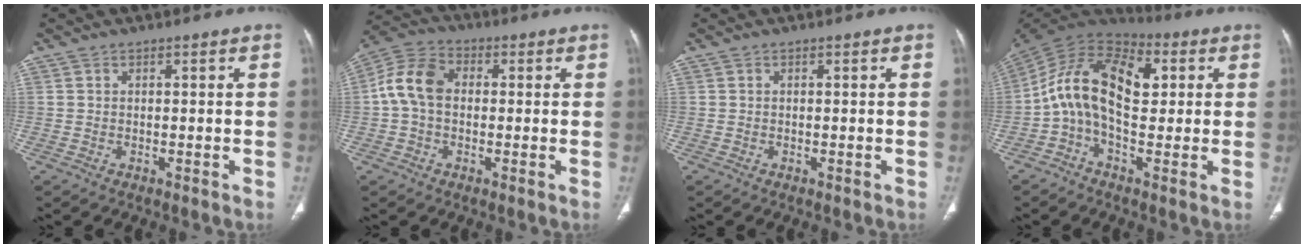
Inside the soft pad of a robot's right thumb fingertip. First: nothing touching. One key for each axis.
{"total": 9.2, "fx": 0.2, "fy": 6.7, "fz": 6.3, "tx": -0.120, "ty": 0.029, "tz": -0.007}
{"total": 0.0}
{"total": 16.0, "fx": 1.3, "fy": 9.4, "fz": 12.9, "tx": -0.212, "ty": 0.036, "tz": 0.012}